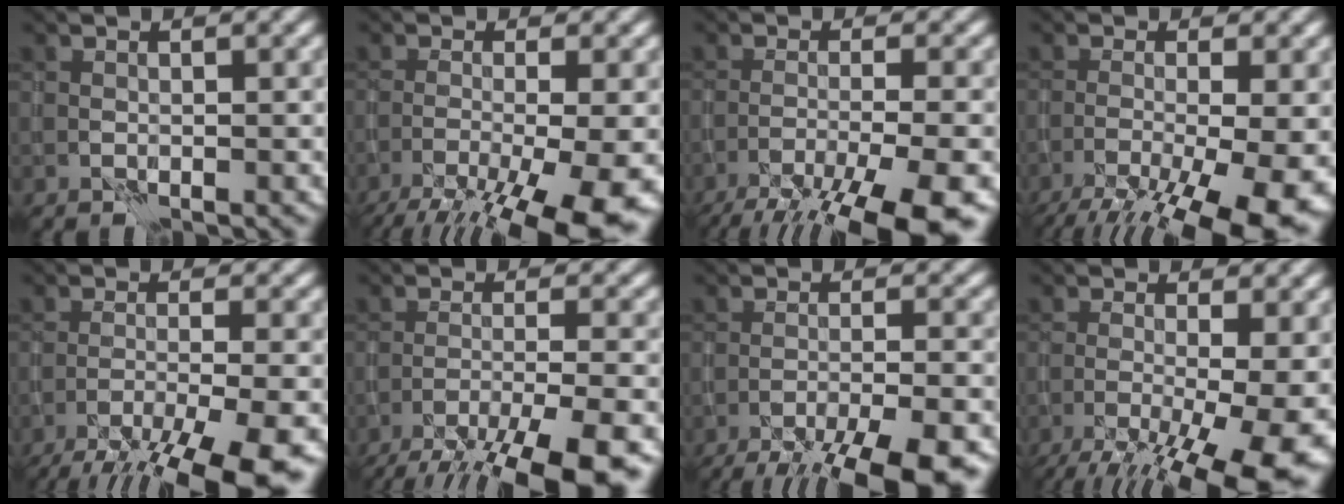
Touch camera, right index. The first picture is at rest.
{"total": 11.0, "force": [-6.2, 2.4, 8.8], "torque": [-0.134, -0.010, -0.096]}
{"total": 10.7, "force": [-7.5, 1.7, 7.4], "torque": [-0.111, -0.017, -0.115]}
{"total": 12.3, "force": [-6.5, 3.3, 9.9], "torque": [-0.145, -0.013, -0.096]}
{"total": 10.9, "force": [-8.0, 1.8, 7.2], "torque": [-0.112, -0.019, -0.119]}
{"total": 9.5, "force": [-7.0, 1.4, 6.2], "torque": [-0.087, -0.007, -0.112]}
{"total": 11.1, "force": [-8.9, 1.9, 6.4], "torque": [-0.093, -0.014, -0.121]}
{"total": 12.9, "force": [-5.7, 3.9, 10.9], "torque": [-0.155, -0.012, -0.081]}